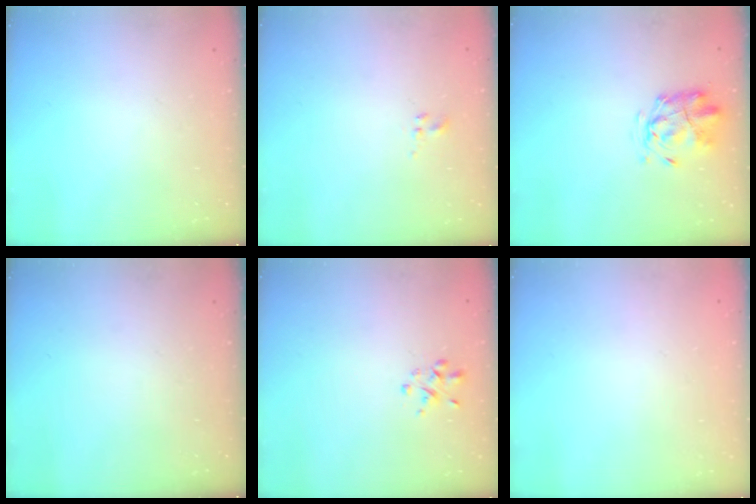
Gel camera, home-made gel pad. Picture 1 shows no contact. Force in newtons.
{"total": 1.0, "press": 0.8, "slide": 0.6}
{"total": 2.3, "press": 2.2, "slide": 0.6}
{"total": 0.0}
{"total": 1.8, "press": 1.8, "slide": 0.5}
{"total": 1.8, "press": 1.7, "slide": 0.2}